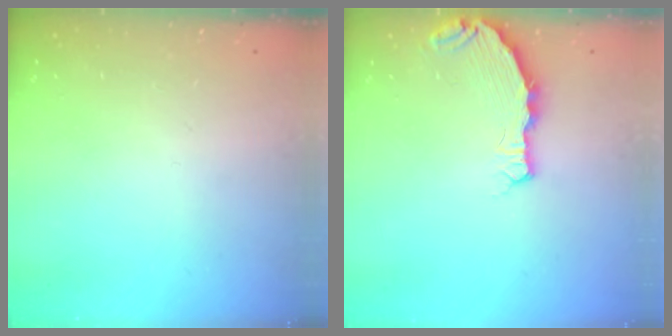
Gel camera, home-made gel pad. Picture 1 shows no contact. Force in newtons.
{"total": 5.6, "press": 4.8, "slide": 3.0}